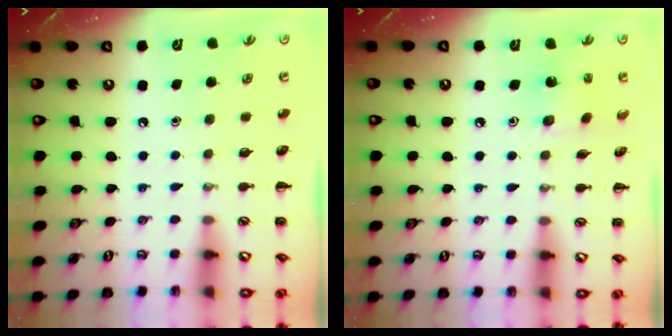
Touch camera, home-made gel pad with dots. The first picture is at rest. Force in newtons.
{"total": 1.7, "press": 1.7, "slide": 0.5}